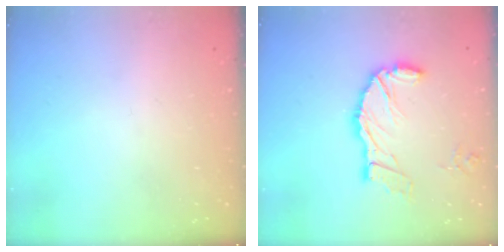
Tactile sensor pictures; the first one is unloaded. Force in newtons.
{"total": 13.9, "press": 13.7, "slide": 2.3}